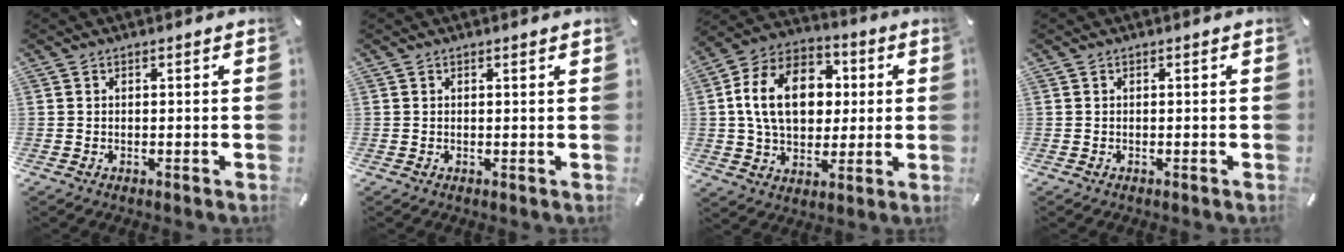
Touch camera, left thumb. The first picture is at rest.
{"total": 0.6, "force": [0.4, 0.0, 0.4], "torque": [-0.007, 0.000, 0.007]}
{"total": 17.9, "force": [2.1, 13.3, 11.9], "torque": [-0.231, 0.010, 0.036]}
{"total": 0.0}